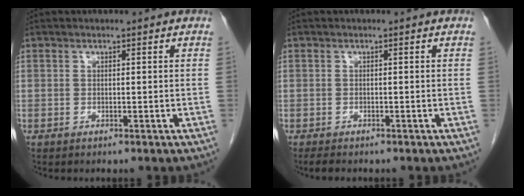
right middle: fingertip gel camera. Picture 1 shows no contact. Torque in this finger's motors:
{"motor_torque": [0.11, -0.01, -0.02, 0.00]}